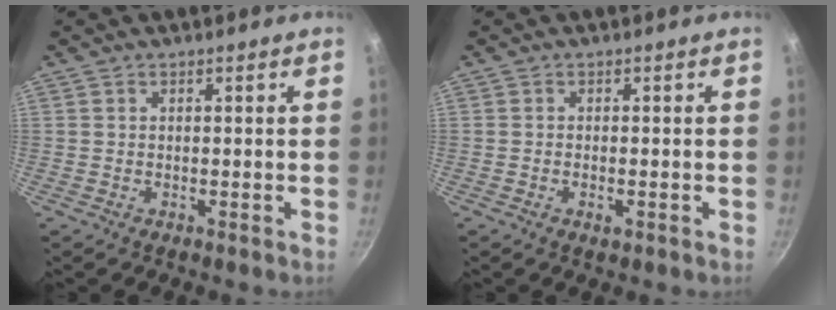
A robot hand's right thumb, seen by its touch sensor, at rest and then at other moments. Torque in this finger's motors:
{"motor_torque": [-0.61, 0.59, -0.54, 0.21, -0.02]}